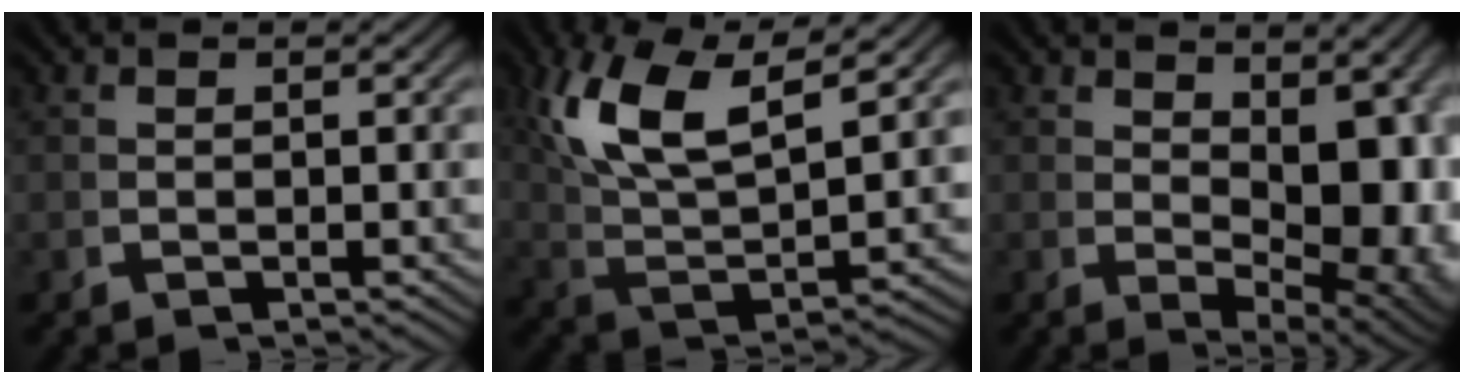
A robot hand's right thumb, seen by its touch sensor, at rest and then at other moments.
{"total": 11.0, "force": [3.1, 6.6, 8.2], "torque": [-0.191, -0.020, 0.061]}
{"total": 7.8, "force": [1.1, 4.1, 6.6], "torque": [-0.112, -0.039, 0.043]}